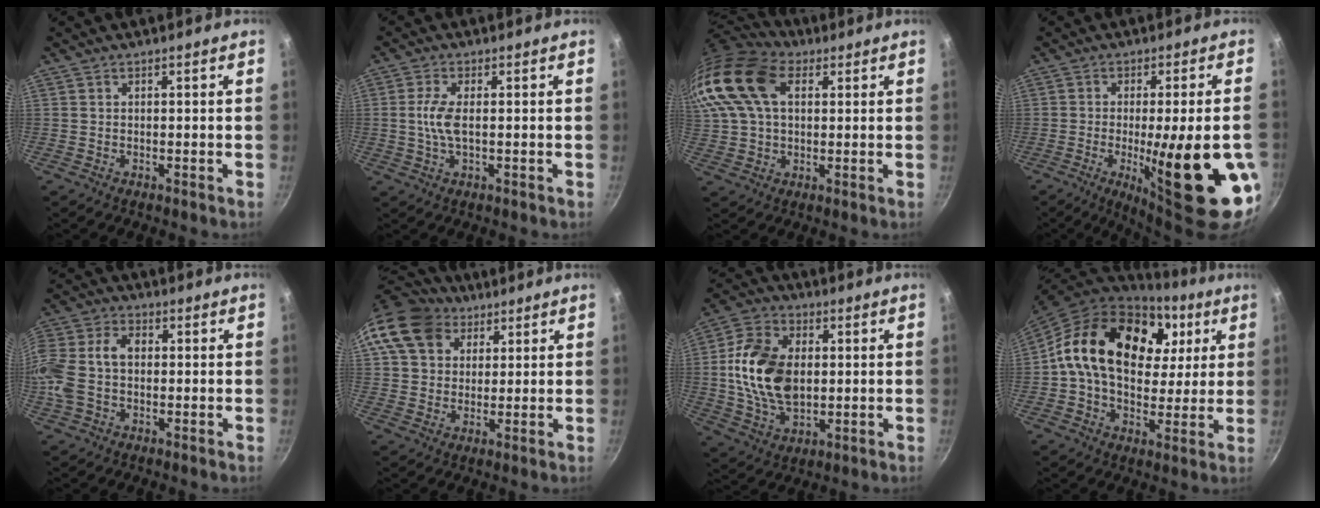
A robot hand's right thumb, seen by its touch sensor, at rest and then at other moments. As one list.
[{"total": 4.7, "force": [0.0, 1.7, 4.4], "torque": [-0.103, 0.002, -0.001]}, {"total": 18.2, "force": [5.6, 11.9, 12.6], "torque": [-0.258, 0.017, 0.093]}, {"total": 20.6, "force": [-5.7, 4.0, 19.4], "torque": [-0.257, -0.006, -0.069]}, {"total": 13.5, "force": [-0.2, 9.2, 10.0], "torque": [-0.202, 0.030, -0.017]}, {"total": 13.4, "force": [5.7, 10.4, 6.2], "torque": [-0.097, 0.011, 0.094]}, {"total": 16.7, "force": [1.0, 11.0, 12.6], "torque": [-0.218, 0.003, 0.017]}, {"total": 24.9, "force": [6.9, 16.8, 17.0], "torque": [-0.274, 0.006, 0.105]}]